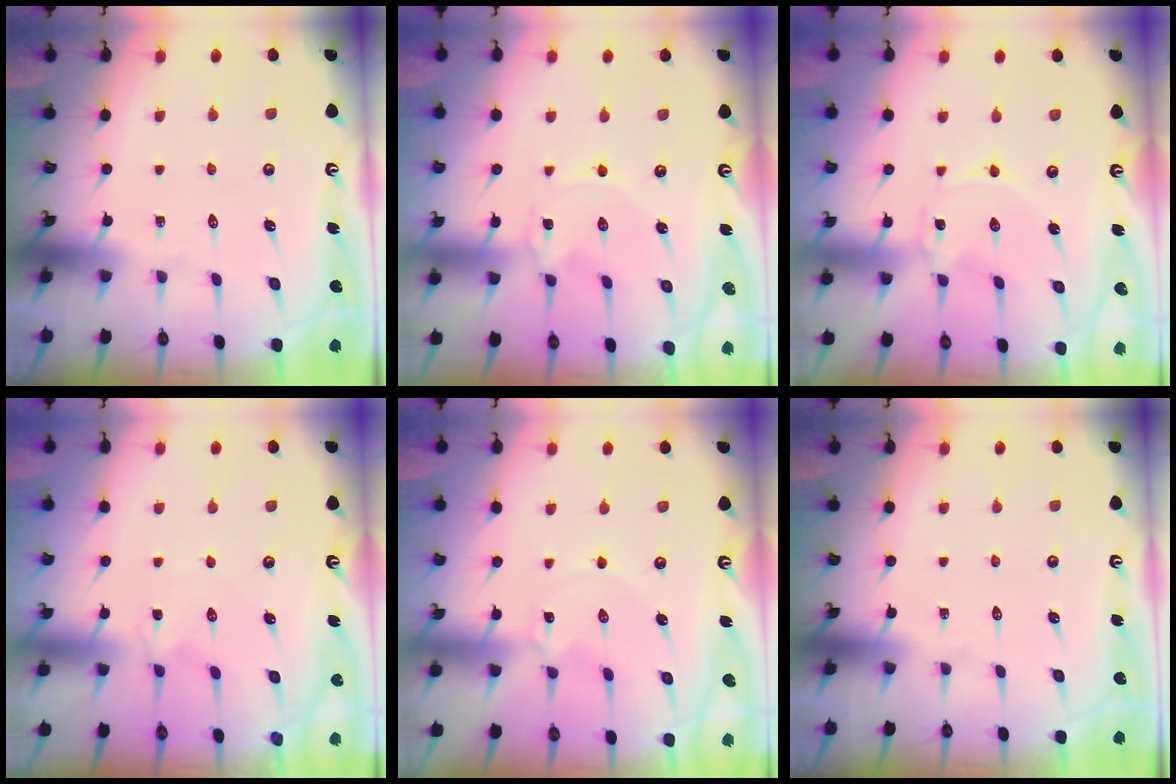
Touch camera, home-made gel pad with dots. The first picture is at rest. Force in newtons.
{"total": 0.0}
{"total": 0.0}
{"total": 0.6, "press": 0.5, "slide": 0.2}
{"total": 1.0, "press": 1.0, "slide": 0.2}
{"total": 0.0}